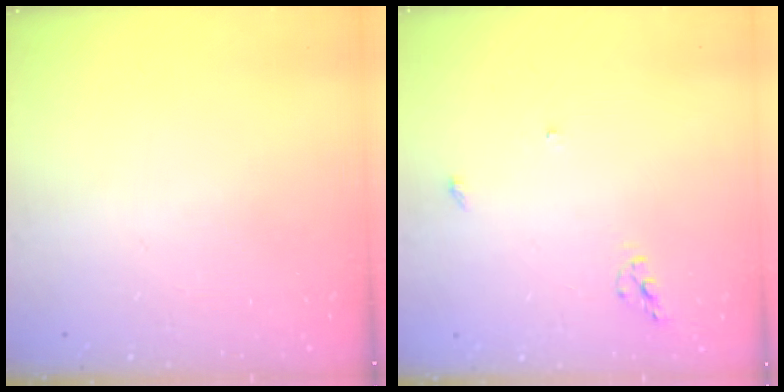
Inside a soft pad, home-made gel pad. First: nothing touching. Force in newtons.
{"total": 5.6, "press": 5.6, "slide": 0.7}